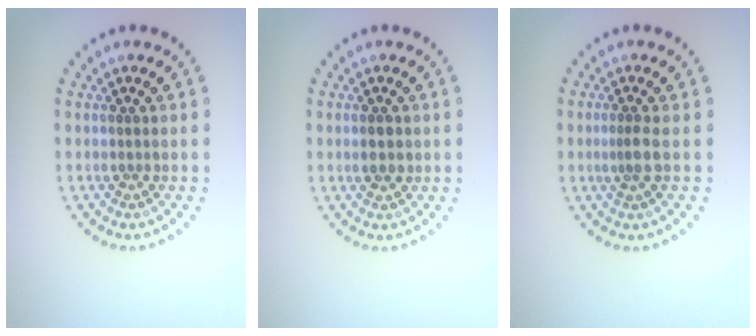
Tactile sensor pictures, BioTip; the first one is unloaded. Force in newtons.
{"total": 1.5, "press": 1.5, "slide": 0.2}
{"total": 1.1, "press": 0.7, "slide": 0.9}